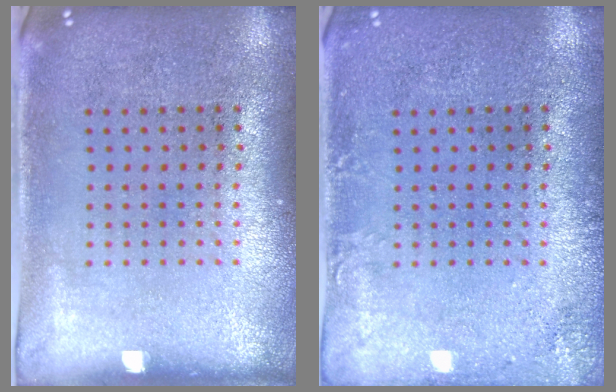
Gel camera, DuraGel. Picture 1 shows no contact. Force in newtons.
{"total": 1.6, "press": 1.6, "slide": 0.1}